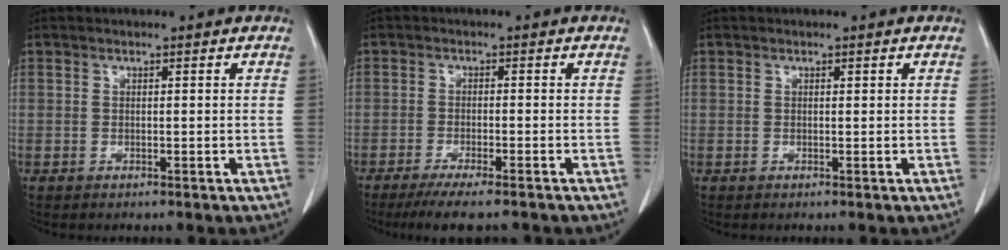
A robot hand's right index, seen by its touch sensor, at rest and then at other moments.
{"total": 8.0, "force": [-6.6, 0.8, 4.5], "torque": [-0.059, -0.014, -0.100]}
{"total": 0.0}